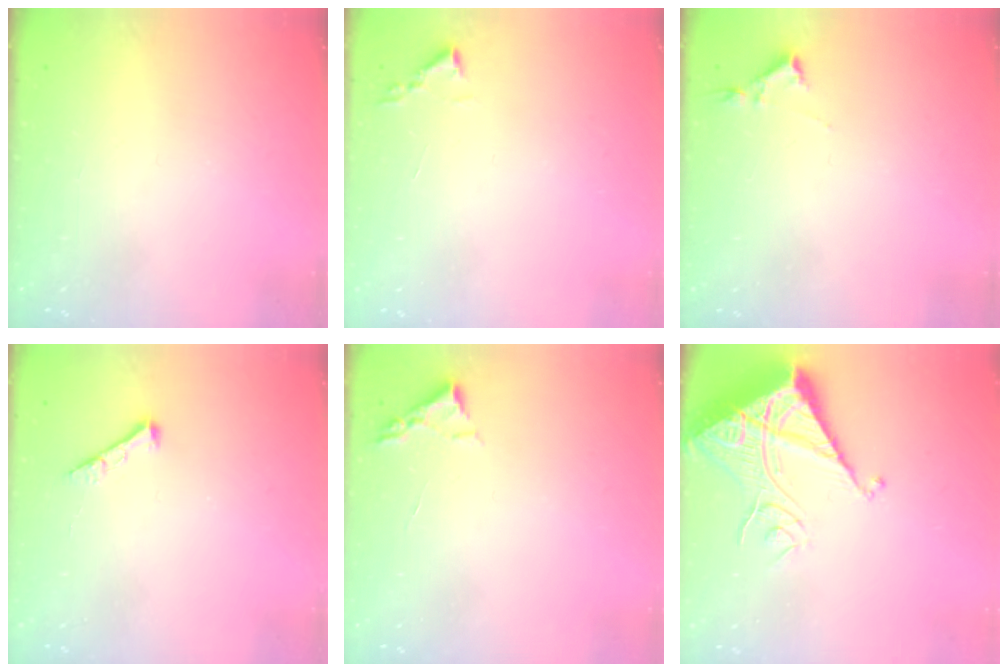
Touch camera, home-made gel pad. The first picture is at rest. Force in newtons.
{"total": 1.9, "press": 1.8, "slide": 0.3}
{"total": 2.9, "press": 2.9, "slide": 0.5}
{"total": 3.9, "press": 3.9, "slide": 0.5}
{"total": 2.4, "press": 2.3, "slide": 0.3}
{"total": 13.8, "press": 13.7, "slide": 1.3}